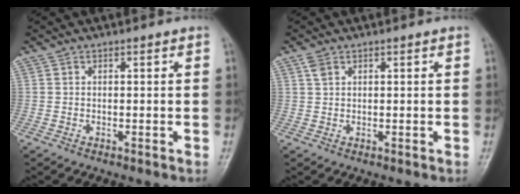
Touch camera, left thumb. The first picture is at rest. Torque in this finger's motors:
{"motor_torque": [0.12, 0.08, 0.23, -0.13, 0.01]}